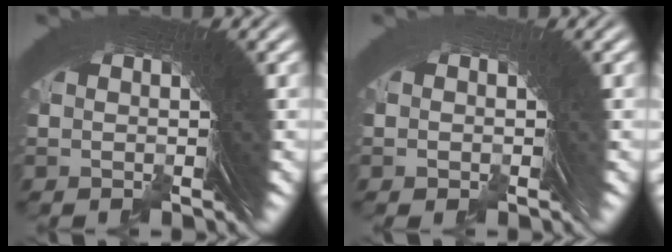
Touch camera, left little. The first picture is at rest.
{"total": 1.9, "force": [-0.8, -0.9, -1.4], "torque": [0.034, 0.006, -0.011]}